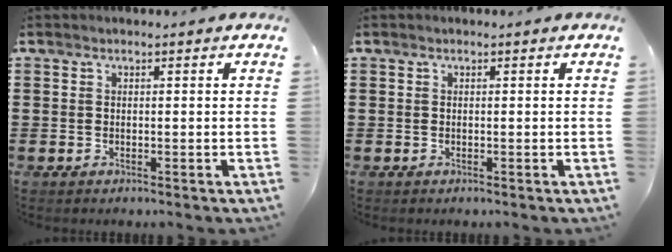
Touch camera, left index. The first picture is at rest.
{"total": 0.0}